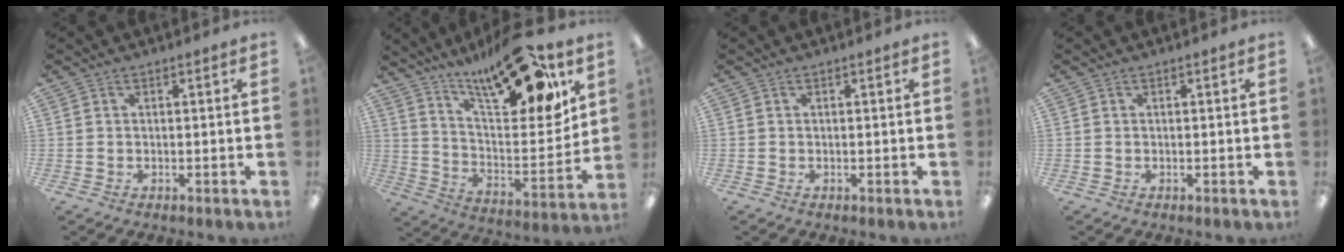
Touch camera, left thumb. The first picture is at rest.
{"total": 22.0, "force": [16.3, 6.0, 13.5], "torque": [-0.194, -0.114, 0.264]}
{"total": 0.0}
{"total": 0.0}